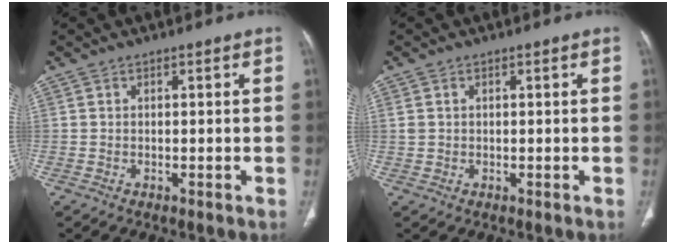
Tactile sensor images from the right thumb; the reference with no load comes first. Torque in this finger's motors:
{"motor_torque": [0.32, -0.38, -0.22, 0.40, -0.02]}